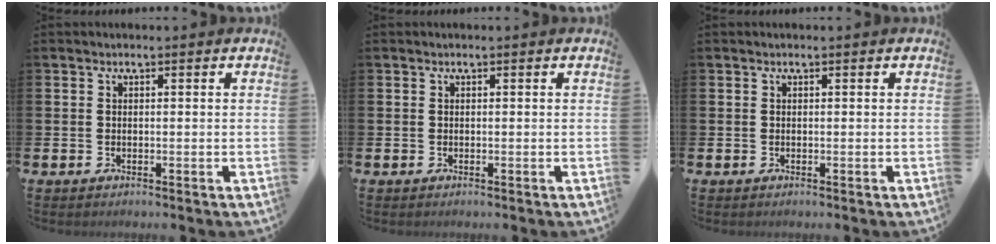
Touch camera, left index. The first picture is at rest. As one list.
[{"total": 0.0}, {"total": 0.0}]